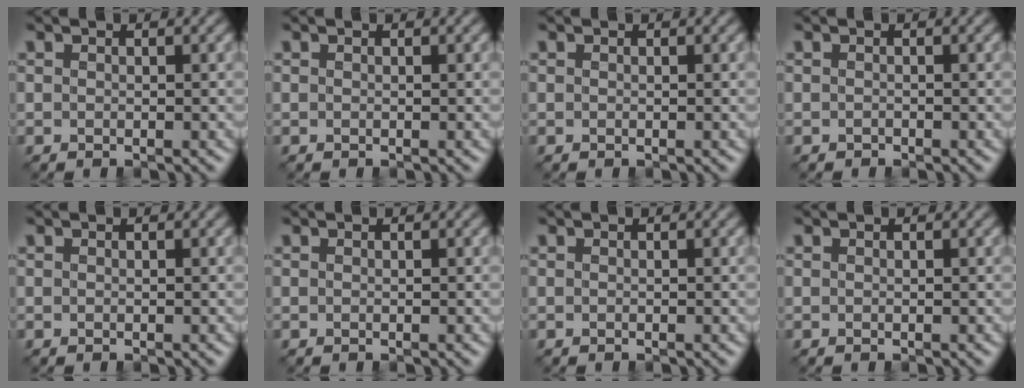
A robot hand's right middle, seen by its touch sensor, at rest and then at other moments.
{"total": 0.0}
{"total": 0.0}
{"total": 0.5, "force": [-0.5, 0.0, -0.1], "torque": [0.002, -0.005, -0.009]}
{"total": 0.0}
{"total": 0.0}
{"total": 0.0}
{"total": 0.0}